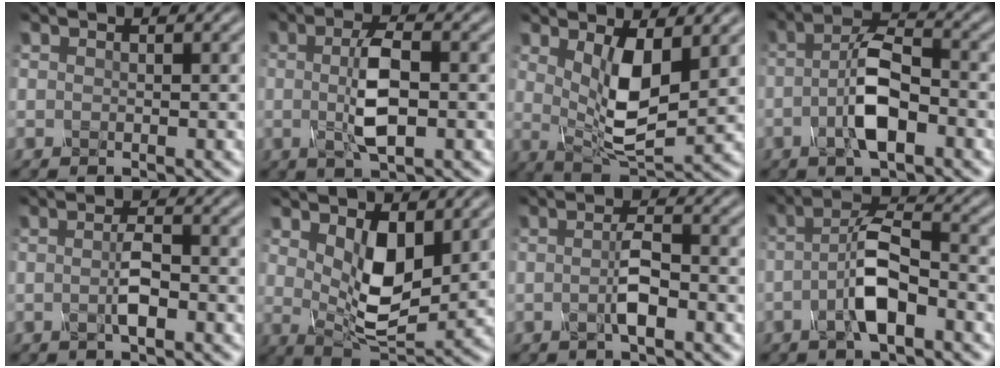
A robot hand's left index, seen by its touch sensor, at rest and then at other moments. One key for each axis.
{"total": 4.1, "fx": 0.0, "fy": 1.1, "fz": 4.0, "tx": -0.083, "ty": 0.003, "tz": -0.001}
{"total": 5.6, "fx": 1.4, "fy": 2.0, "fz": 5.0, "tx": -0.099, "ty": -0.011, "tz": 0.031}
{"total": 5.0, "fx": -1.7, "fy": 1.6, "fz": 4.4, "tx": -0.089, "ty": 0.014, "tz": -0.037}
{"total": 1.8, "fx": -0.4, "fy": 0.2, "fz": 1.8, "tx": -0.036, "ty": 0.006, "tz": -0.011}
{"total": 5.6, "fx": 1.5, "fy": 2.7, "fz": 4.7, "tx": -0.090, "ty": -0.010, "tz": 0.034}
{"total": 2.2, "fx": -0.6, "fy": 0.3, "fz": 2.1, "tx": -0.042, "ty": 0.008, "tz": -0.017}
{"total": 4.8, "fx": -2.0, "fy": 1.3, "fz": 4.2, "tx": -0.088, "ty": 0.017, "tz": -0.044}